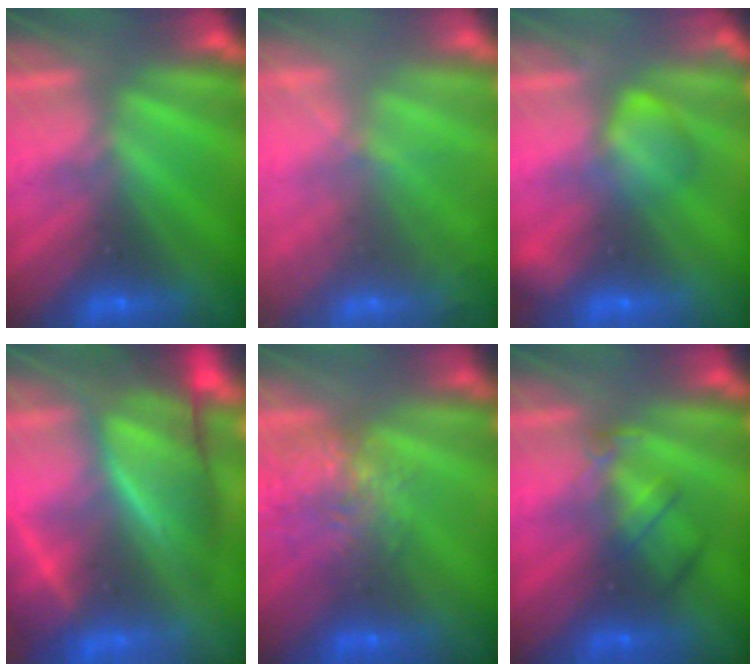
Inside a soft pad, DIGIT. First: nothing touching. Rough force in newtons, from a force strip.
{"total": 7.8}
{"total": 2.4}
{"total": 7.4}
{"total": 7.3}
{"total": 2.4}